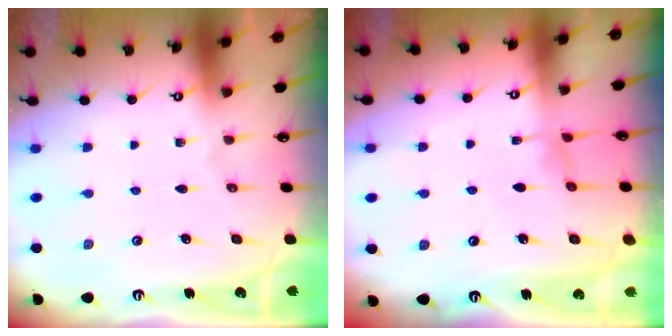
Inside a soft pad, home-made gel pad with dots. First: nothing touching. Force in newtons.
{"total": 0.7, "press": 0.4, "slide": 0.5}